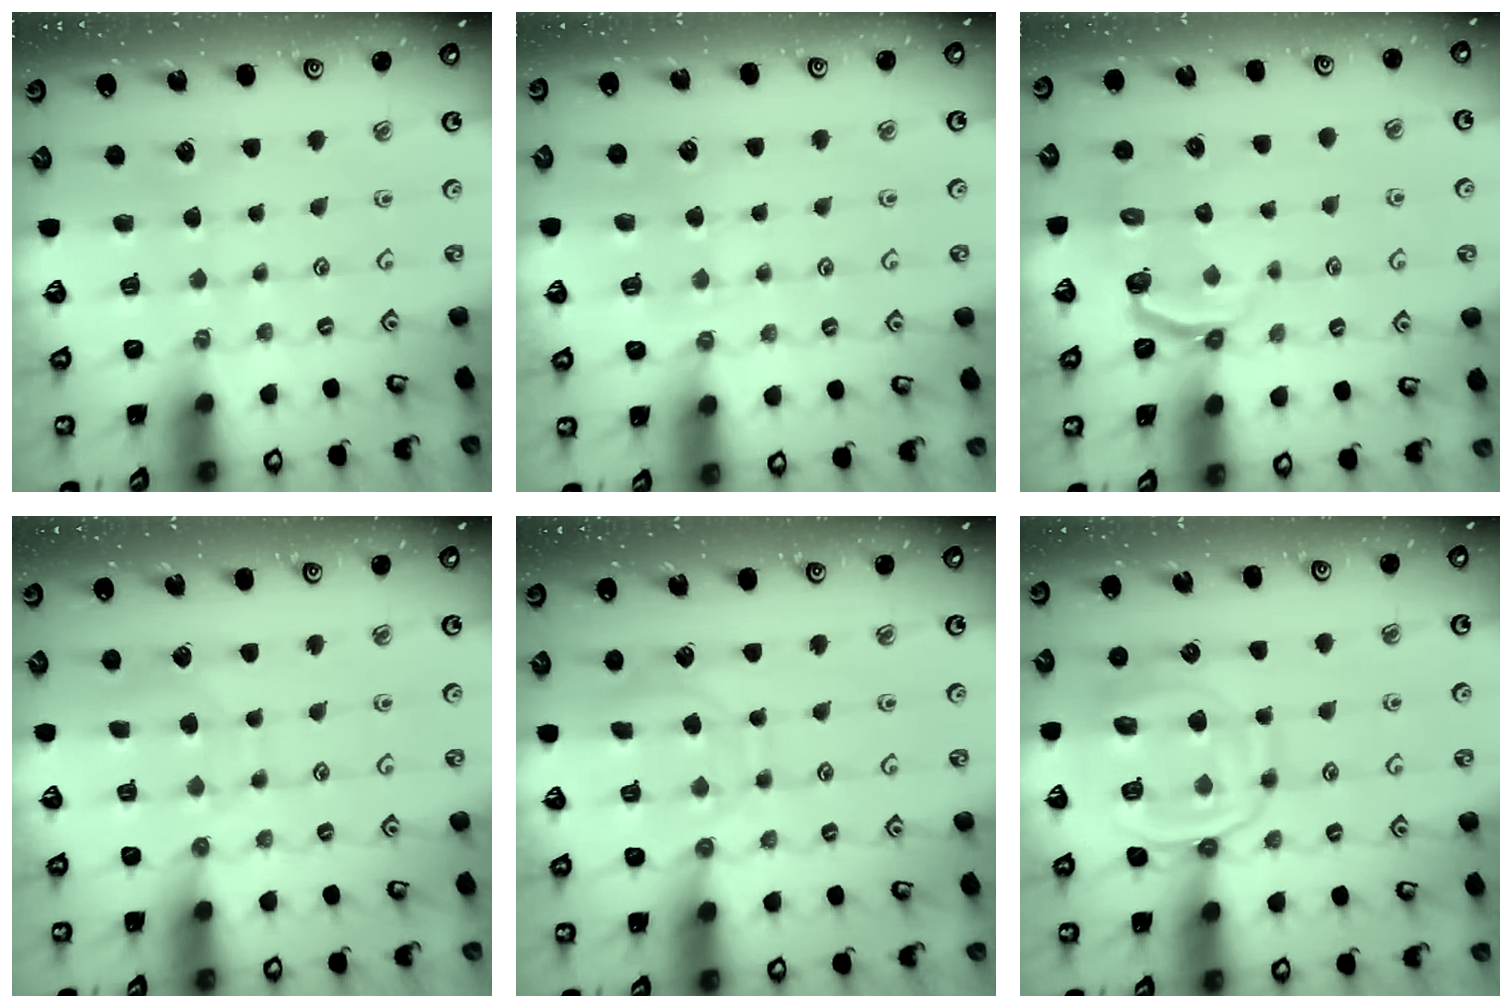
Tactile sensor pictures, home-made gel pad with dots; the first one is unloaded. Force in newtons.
{"total": 2.5, "press": 2.5, "slide": 0.4}
{"total": 3.6, "press": 2.6, "slide": 2.5}
{"total": 5.1, "press": 5.1, "slide": 0.4}
{"total": 9.2, "press": 9.2, "slide": 0.9}
{"total": 14.2, "press": 14.2, "slide": 1.3}